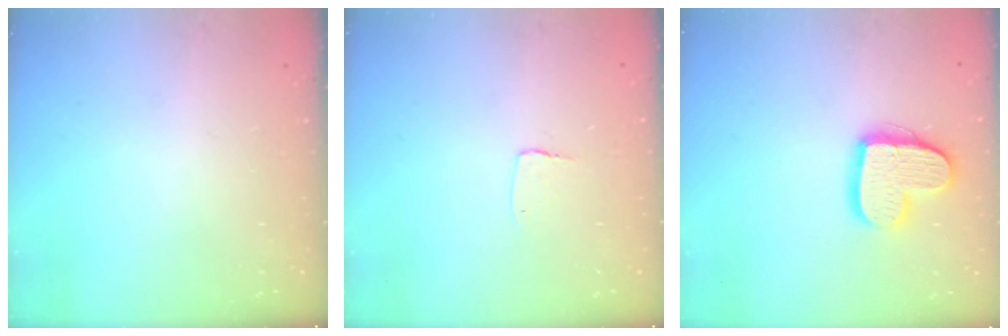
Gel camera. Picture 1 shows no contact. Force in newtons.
{"total": 3.1, "press": 3.1, "slide": 0.3}
{"total": 14.1, "press": 14.0, "slide": 1.0}